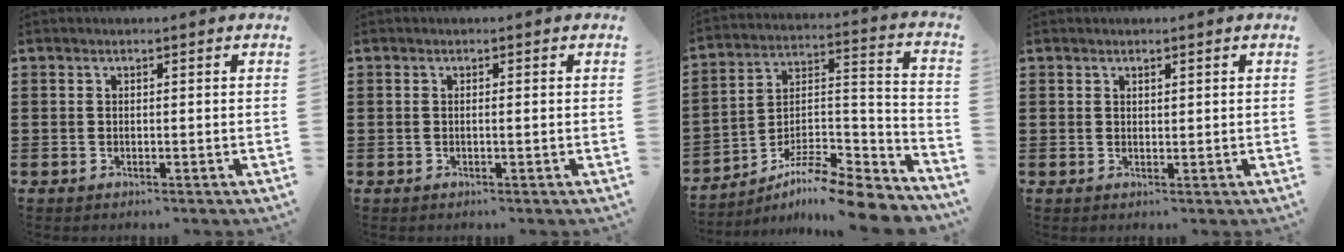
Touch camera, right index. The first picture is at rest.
{"total": 0.6, "force": [-0.1, 0.0, 0.5], "torque": [-0.010, -0.002, -0.001]}
{"total": 9.9, "force": [-8.9, 1.3, 4.2], "torque": [-0.058, 0.018, -0.174]}
{"total": 0.7, "force": [0.6, 0.3, 0.3], "torque": [-0.006, 0.002, 0.010]}